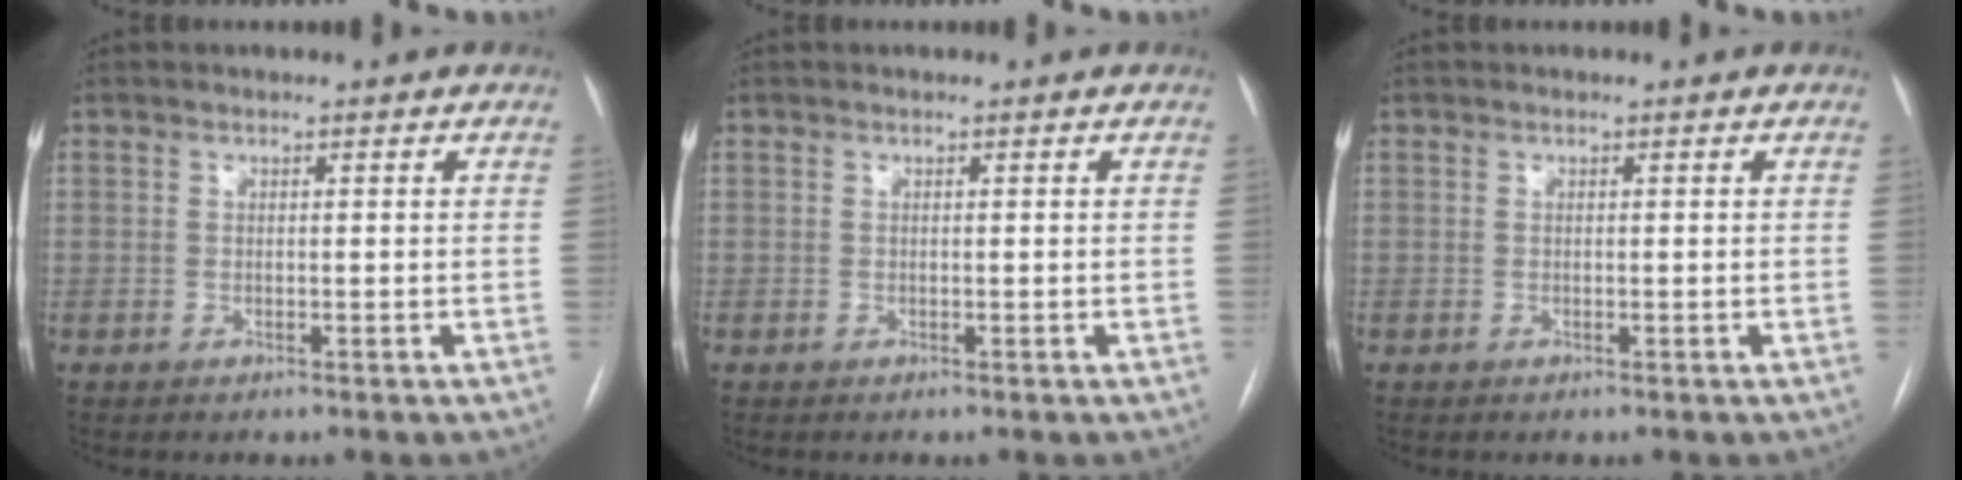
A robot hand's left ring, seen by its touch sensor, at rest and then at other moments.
{"total": 0.0}
{"total": 0.0}